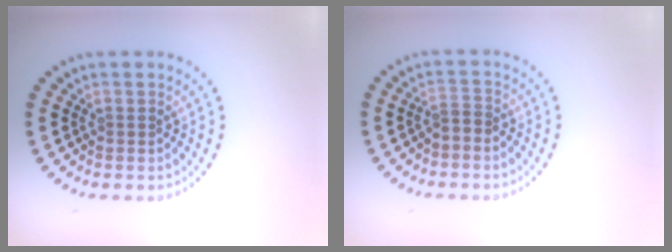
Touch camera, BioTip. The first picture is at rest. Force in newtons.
{"total": 1.1, "press": 0.8, "slide": 0.7}